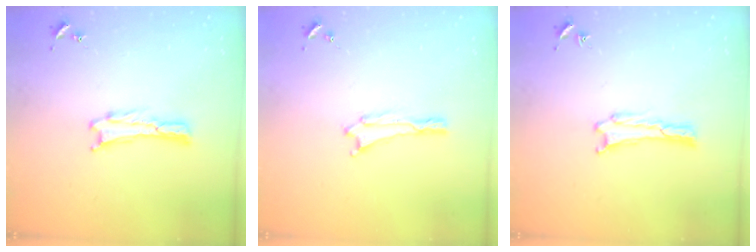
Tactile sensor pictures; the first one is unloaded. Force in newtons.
{"total": 0.0}
{"total": 0.0}